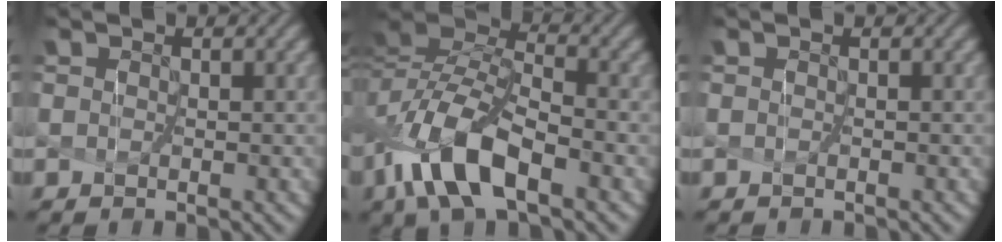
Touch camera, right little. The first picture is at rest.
{"total": 8.5, "force": [-4.3, 3.3, 6.5], "torque": [-0.137, 0.007, -0.082]}
{"total": 0.6, "force": [-0.5, -0.2, -0.3], "torque": [0.001, -0.003, -0.004]}